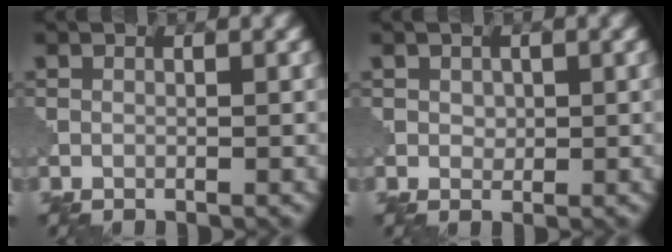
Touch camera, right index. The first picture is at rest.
{"total": 0.9, "force": [0.3, 0.8, 0.4], "torque": [-0.008, -0.002, 0.006]}